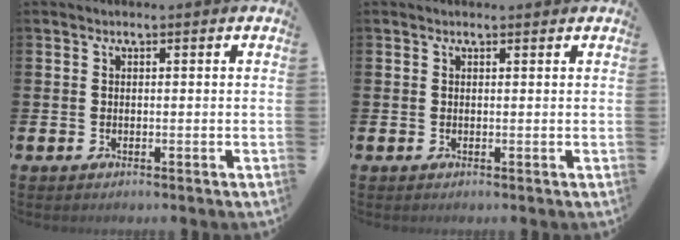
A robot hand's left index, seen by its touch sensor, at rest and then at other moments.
{"total": 0.5, "force": [0.5, 0.1, 0.2], "torque": [0.006, -0.002, 0.007]}